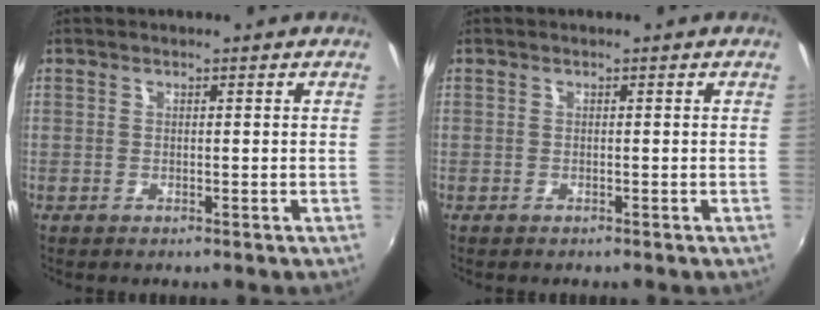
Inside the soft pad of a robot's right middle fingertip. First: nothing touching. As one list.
[{"total": 0.0}]